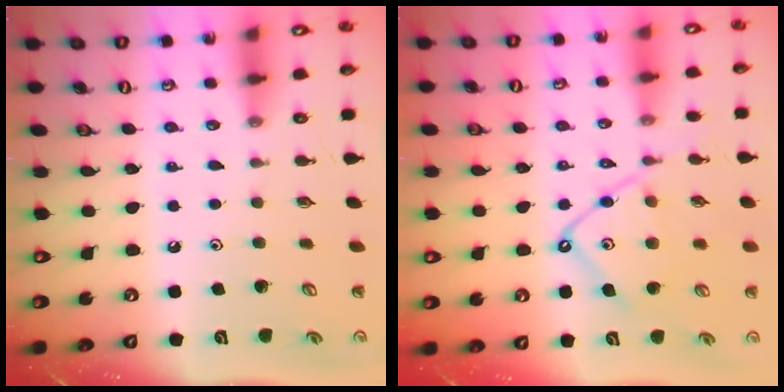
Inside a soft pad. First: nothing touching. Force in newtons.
{"total": 10.9, "press": 10.8, "slide": 1.1}